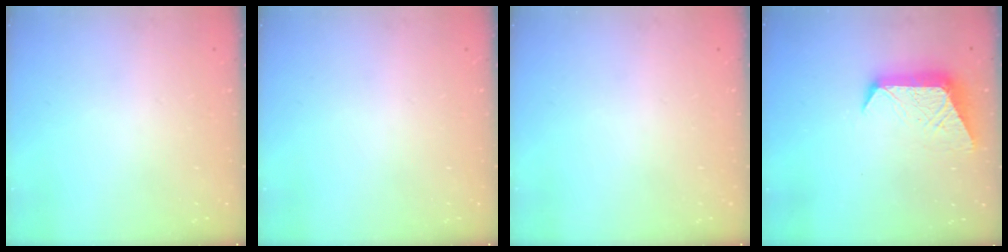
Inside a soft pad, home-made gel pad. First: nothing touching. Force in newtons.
{"total": 0.0}
{"total": 0.0}
{"total": 10.9, "press": 10.9, "slide": 0.3}